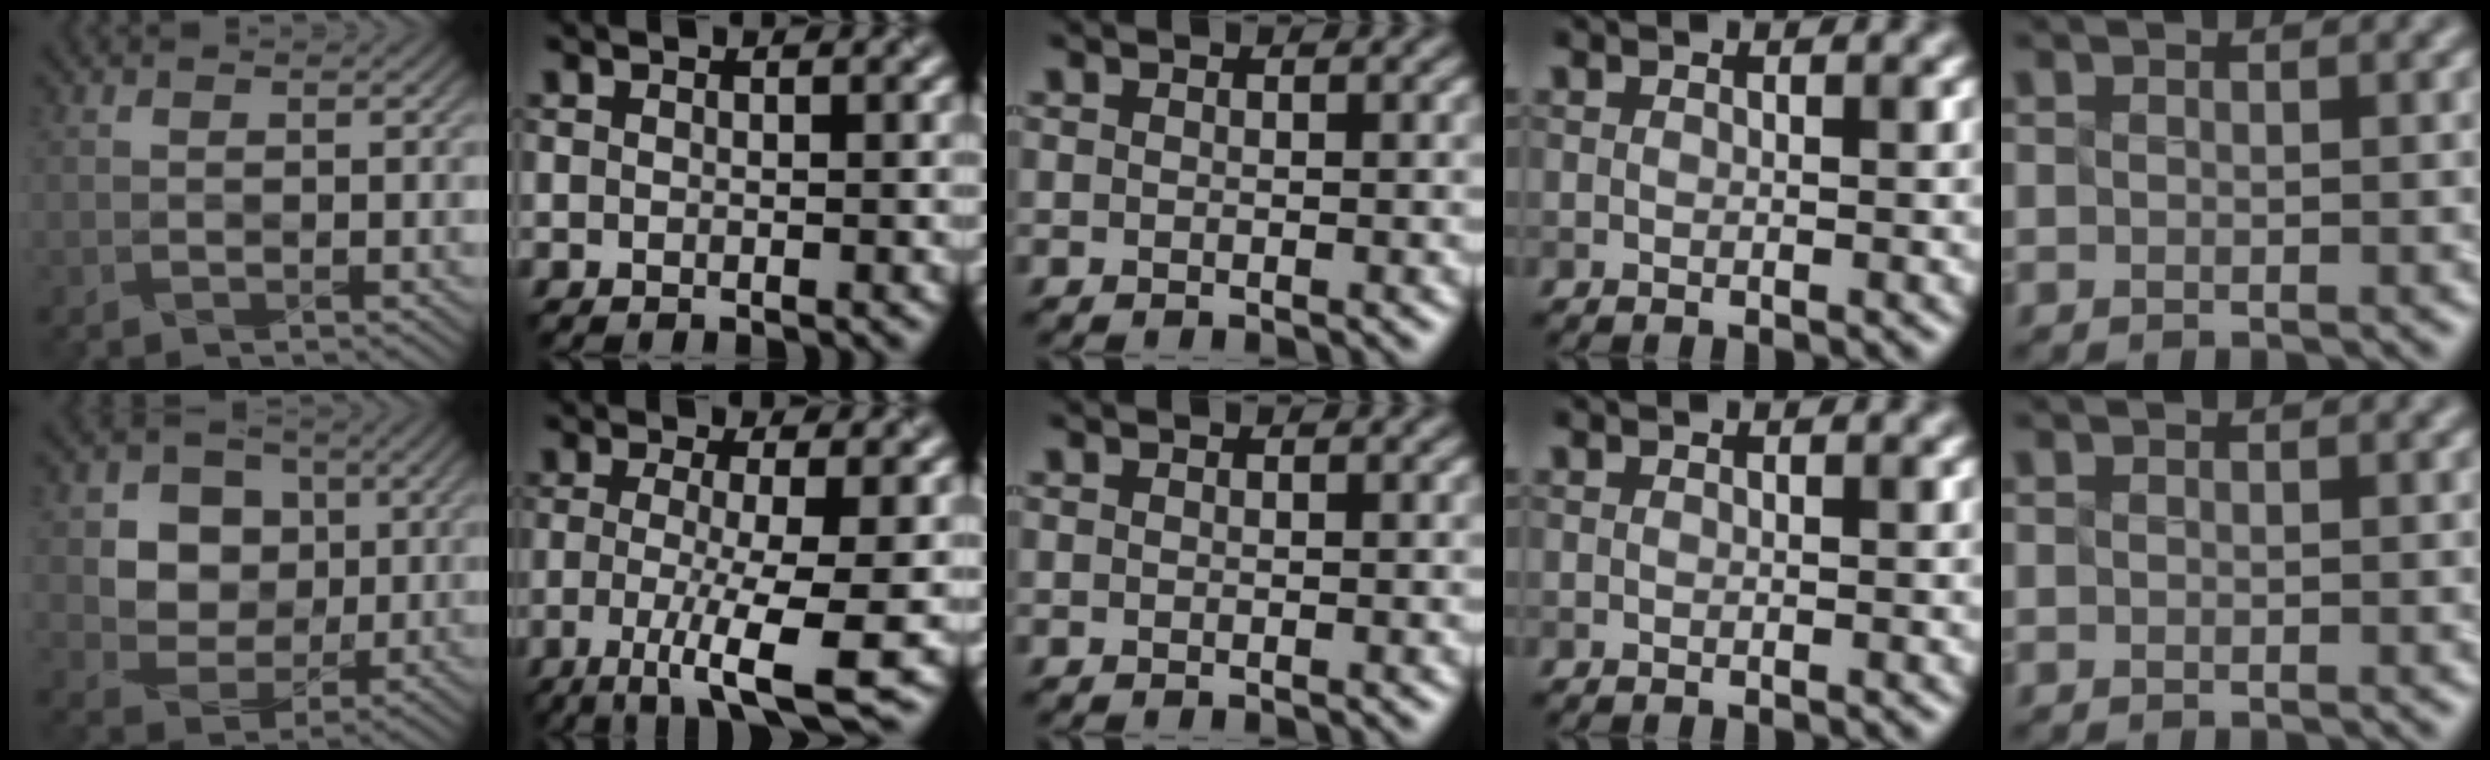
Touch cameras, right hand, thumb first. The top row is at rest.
{"thumb": {"total": 7.9, "force": [2.4, 6.9, 2.9], "torque": [-0.088, -0.003, 0.055]}, "index": {"total": 6.9, "force": [-2.3, 1.3, 6.4], "torque": [-0.110, -0.009, -0.036]}}